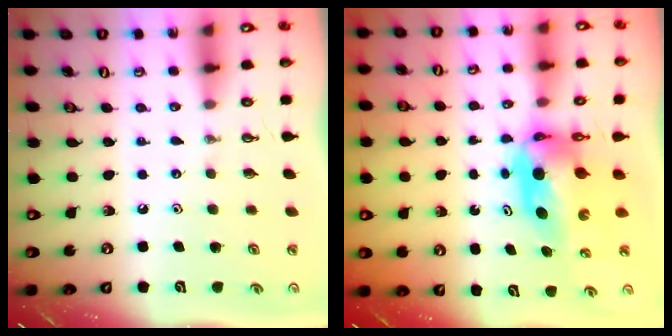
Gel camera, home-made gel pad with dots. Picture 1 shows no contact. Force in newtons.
{"total": 6.4, "press": 6.4, "slide": 0.5}